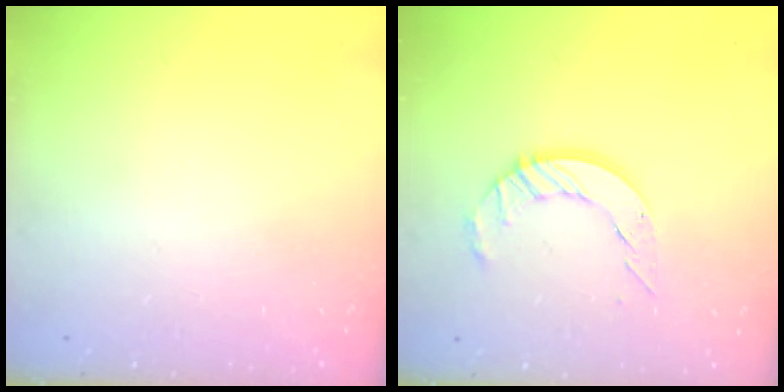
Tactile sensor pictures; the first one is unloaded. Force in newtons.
{"total": 9.3, "press": 9.3, "slide": 0.9}